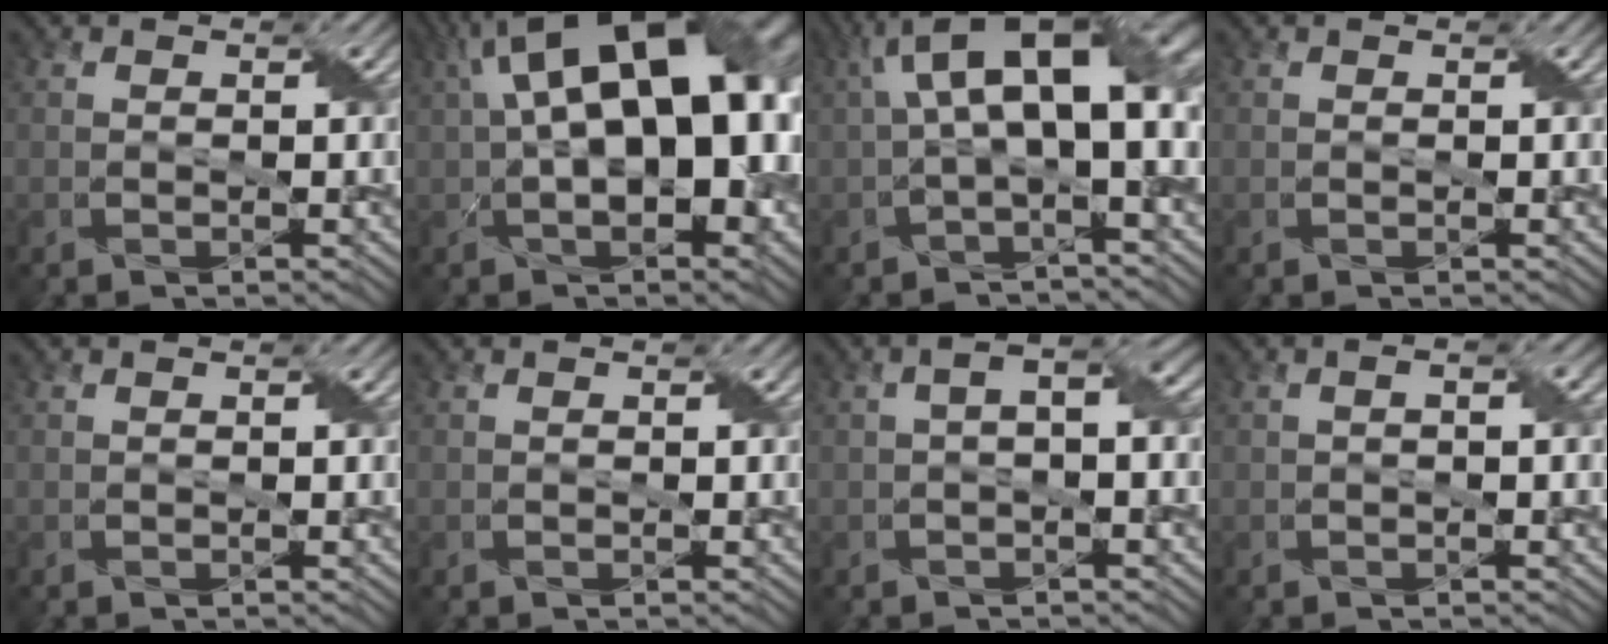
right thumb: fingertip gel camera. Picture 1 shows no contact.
{"total": 20.2, "force": [3.2, 10.0, 17.2], "torque": [-0.254, 0.056, 0.039]}
{"total": 13.7, "force": [1.8, 5.3, 12.5], "torque": [-0.203, 0.016, 0.032]}
{"total": 0.0}
{"total": 0.0}
{"total": 0.0}
{"total": 2.9, "force": [0.1, 0.8, 2.8], "torque": [-0.053, 0.009, 0.000]}
{"total": 1.3, "force": [0.0, 0.2, 1.3], "torque": [-0.023, 0.004, 0.000]}